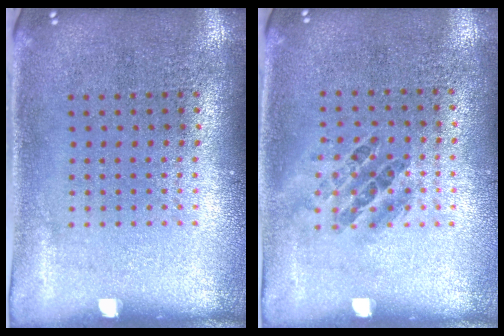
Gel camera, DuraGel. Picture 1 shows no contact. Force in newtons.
{"total": 0.9, "press": 0.8, "slide": 0.5}